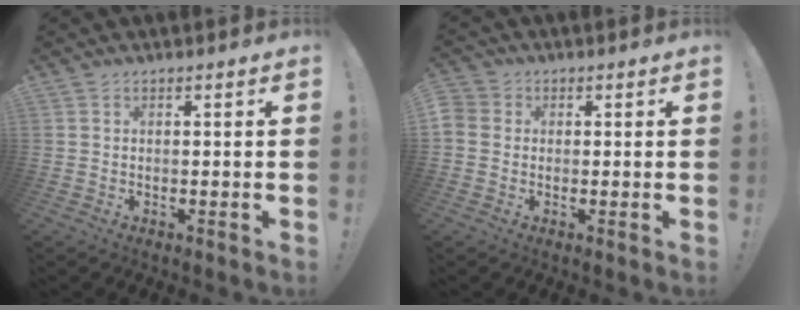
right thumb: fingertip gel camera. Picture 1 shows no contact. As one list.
[{"total": 3.8, "force": [0.0, 3.5, 1.5], "torque": [-0.034, 0.008, 0.000]}]